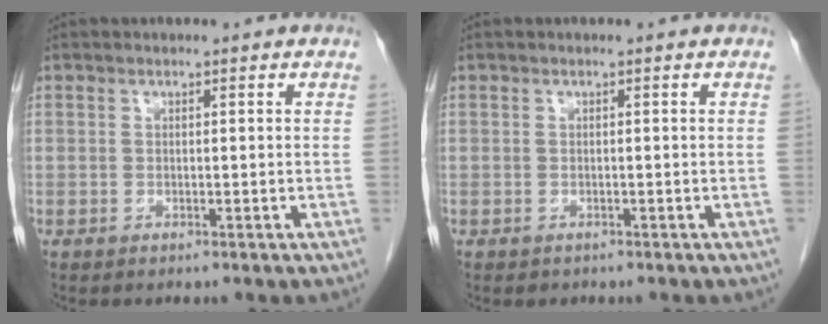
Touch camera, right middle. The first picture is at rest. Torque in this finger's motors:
{"motor_torque": [0.21, -0.02, -0.05, -0.01]}